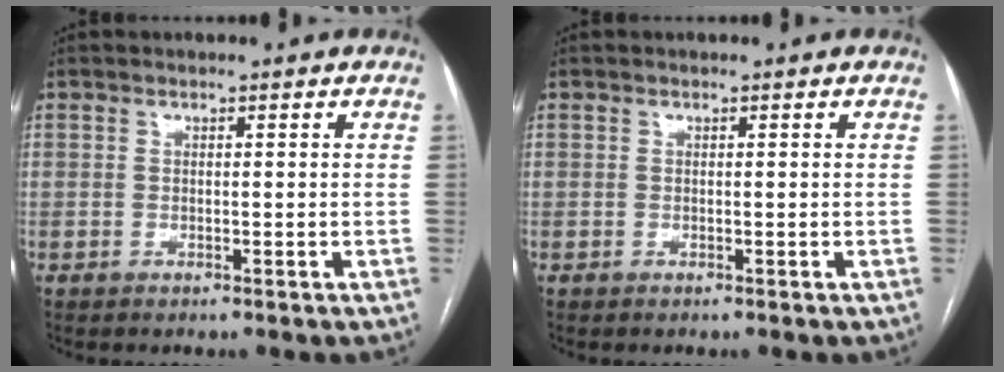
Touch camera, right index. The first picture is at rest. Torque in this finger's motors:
{"motor_torque": [0.00, 0.00, 0.00, 0.01]}